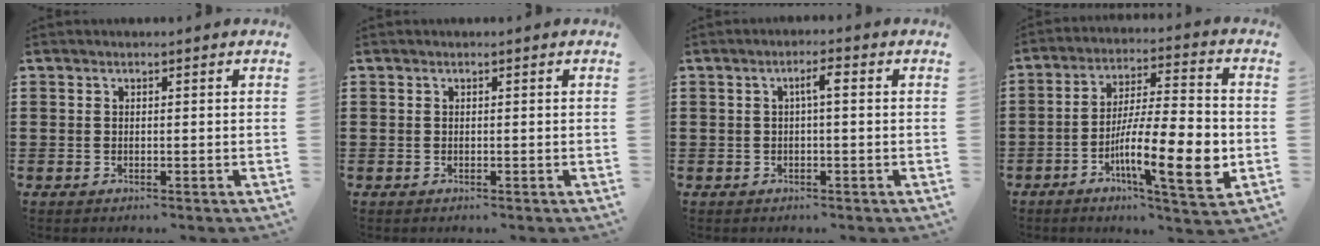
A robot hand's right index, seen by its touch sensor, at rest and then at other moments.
{"total": 0.0}
{"total": 2.5, "force": [0.2, 0.4, 2.4], "torque": [-0.047, 0.006, 0.000]}
{"total": 14.6, "force": [-4.1, 3.1, 13.6], "torque": [-0.242, -0.009, -0.074]}